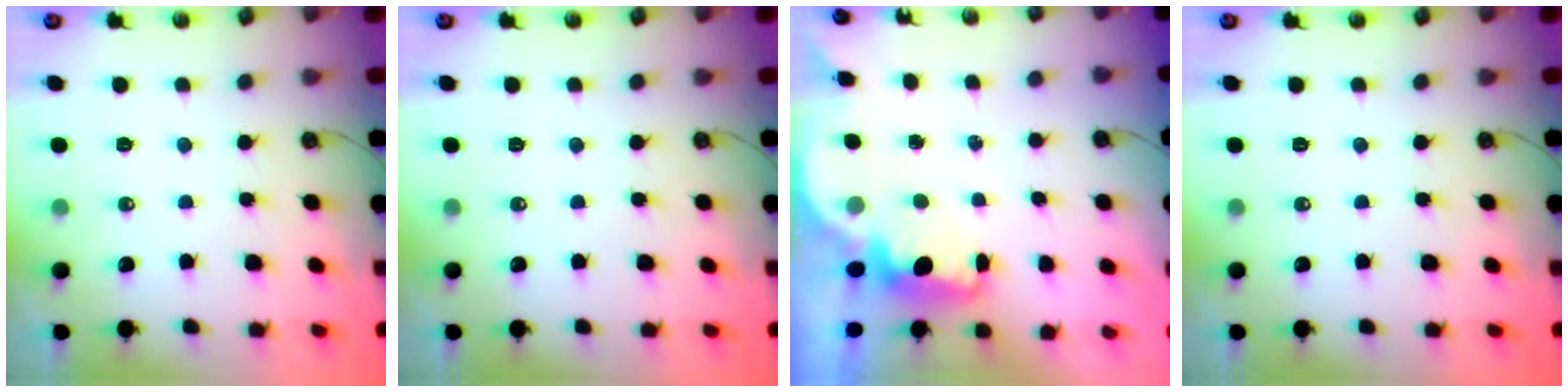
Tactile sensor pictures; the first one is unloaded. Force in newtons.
{"total": 0.0}
{"total": 2.2, "press": 2.1, "slide": 0.6}
{"total": 0.0}